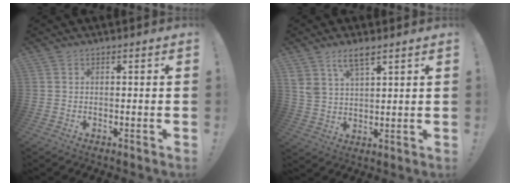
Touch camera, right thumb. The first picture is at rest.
{"total": 7.0, "force": [5.2, 2.8, 3.8], "torque": [-0.070, -0.021, 0.096]}